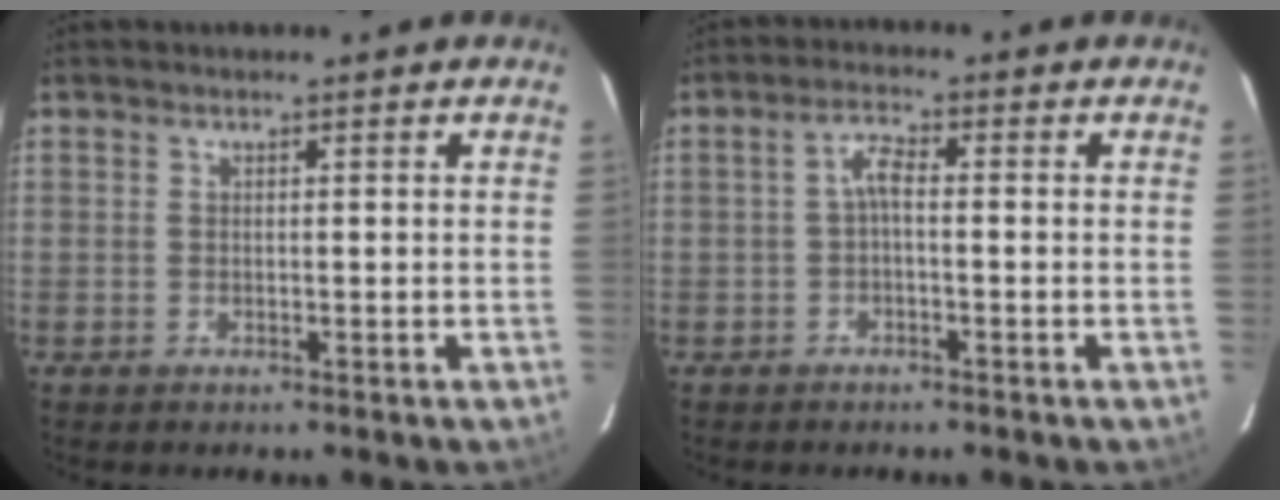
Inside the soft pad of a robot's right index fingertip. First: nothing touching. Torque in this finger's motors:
{"motor_torque": [0.54, -0.15, 0.32, 0.07]}